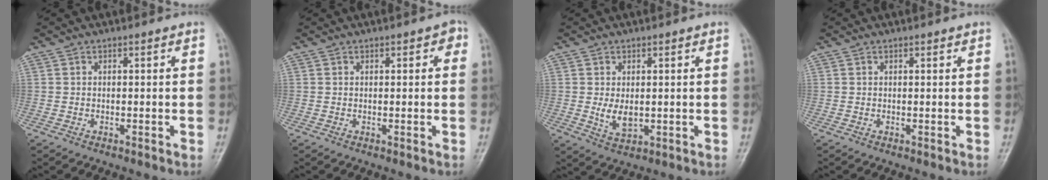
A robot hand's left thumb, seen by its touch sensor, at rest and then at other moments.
{"total": 2.2, "force": [0.8, 1.2, 1.7], "torque": [-0.010, 0.003, 0.007]}
{"total": 4.0, "force": [0.2, 2.4, 3.2], "torque": [-0.052, -0.012, 0.012]}
{"total": 0.6, "force": [0.4, 0.2, 0.3], "torque": [-0.005, -0.002, 0.005]}